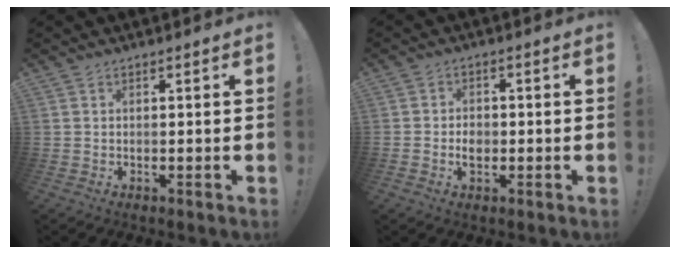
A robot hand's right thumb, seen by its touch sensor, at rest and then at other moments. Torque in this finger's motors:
{"motor_torque": [-0.07, 0.15, -0.16, 0.19, 0.14]}